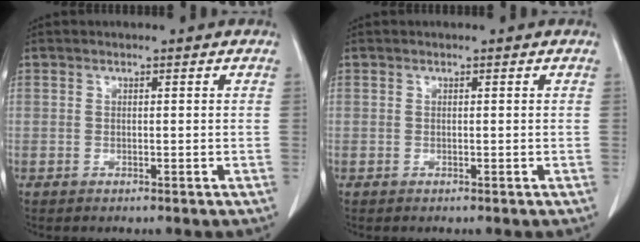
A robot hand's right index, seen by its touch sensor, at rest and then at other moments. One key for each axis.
{"total": 0.0}